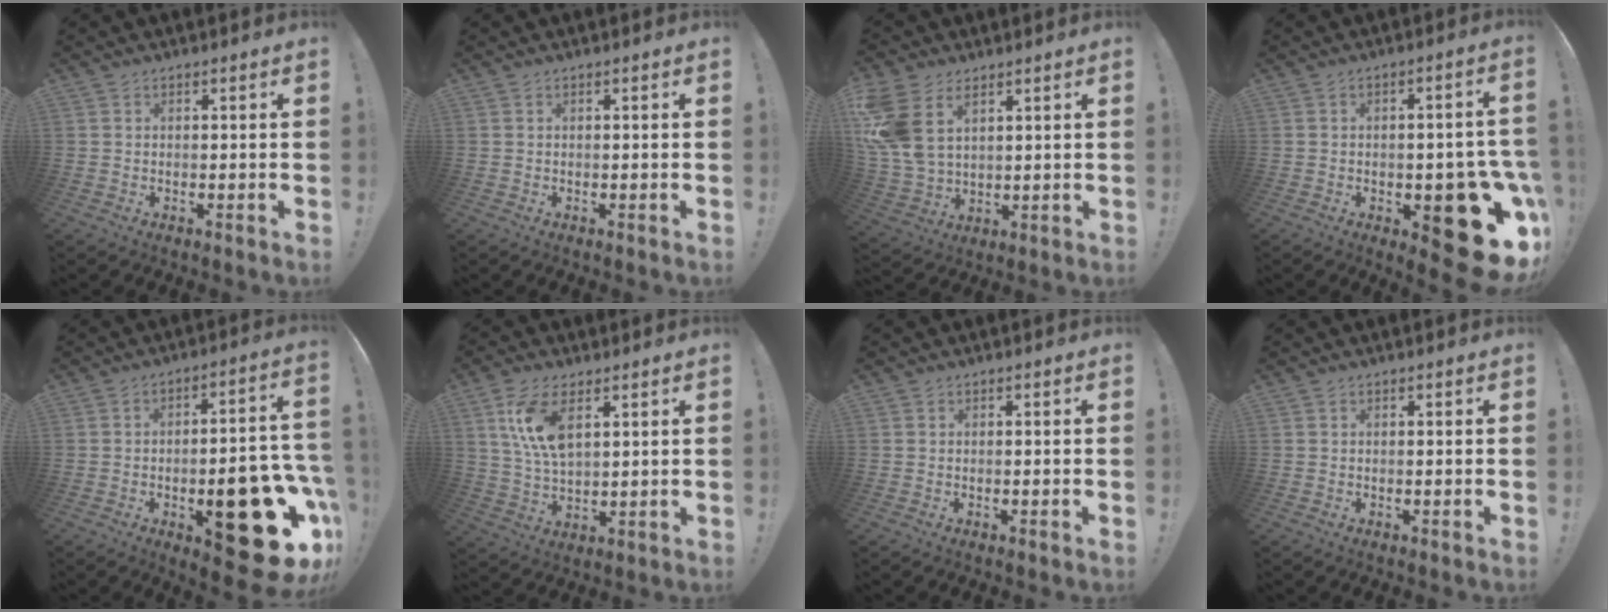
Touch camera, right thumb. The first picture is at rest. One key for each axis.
{"total": 0.0}
{"total": 12.4, "fx": 5.6, "fy": 8.1, "fz": 7.6, "tx": -0.163, "ty": -0.027, "tz": 0.110}
{"total": 19.4, "fx": -6.9, "fy": 8.5, "fz": 16.0, "tx": -0.158, "ty": 0.036, "tz": -0.085}
{"total": 24.3, "fx": -8.5, "fy": 9.8, "fz": 20.6, "tx": -0.224, "ty": 0.045, "tz": -0.108}
{"total": 10.9, "fx": 4.8, "fy": 5.0, "fz": 8.4, "tx": -0.172, "ty": -0.016, "tz": 0.084}
{"total": 0.0}
{"total": 0.0}